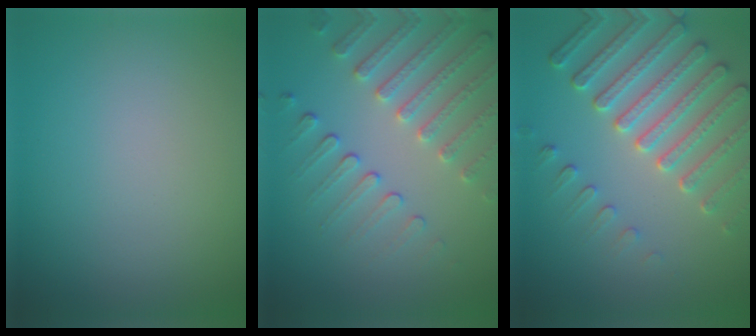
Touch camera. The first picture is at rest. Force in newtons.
{"total": 4.7, "press": 3.7, "slide": 2.8}
{"total": 5.9, "press": 4.9, "slide": 3.3}